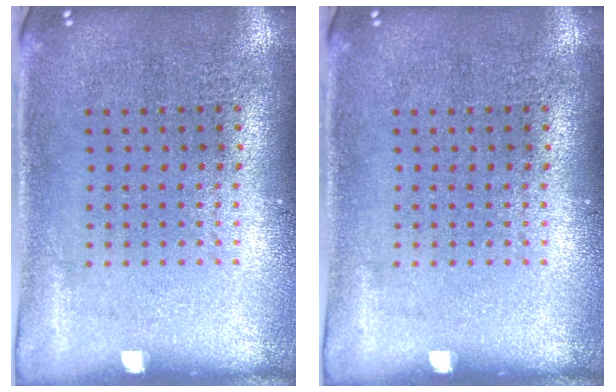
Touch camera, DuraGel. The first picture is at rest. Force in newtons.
{"total": 0.0}